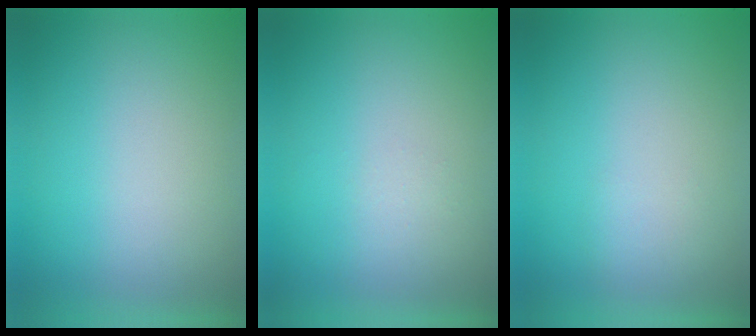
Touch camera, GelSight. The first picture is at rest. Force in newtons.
{"total": 1.3}
{"total": 1.1}